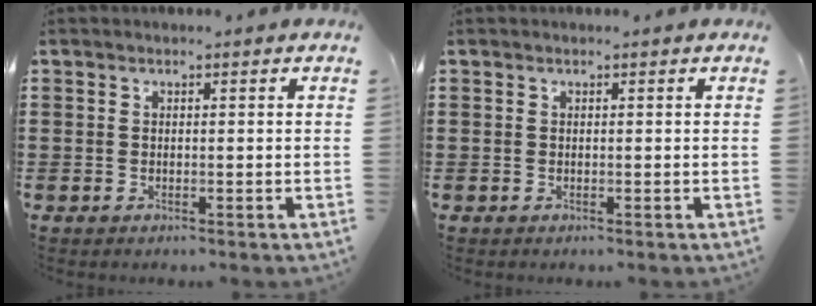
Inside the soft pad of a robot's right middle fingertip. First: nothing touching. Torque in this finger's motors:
{"motor_torque": [-0.01, 0.01, 0.00, -0.01]}